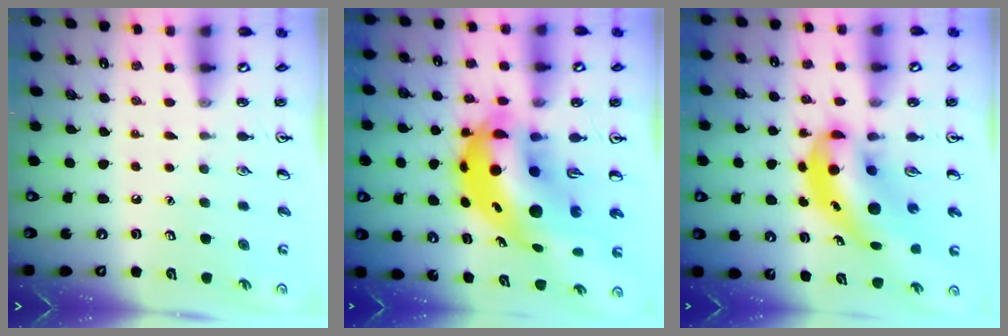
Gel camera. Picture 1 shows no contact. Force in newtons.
{"total": 16.0, "press": 15.4, "slide": 4.3}
{"total": 8.1, "press": 7.8, "slide": 2.0}